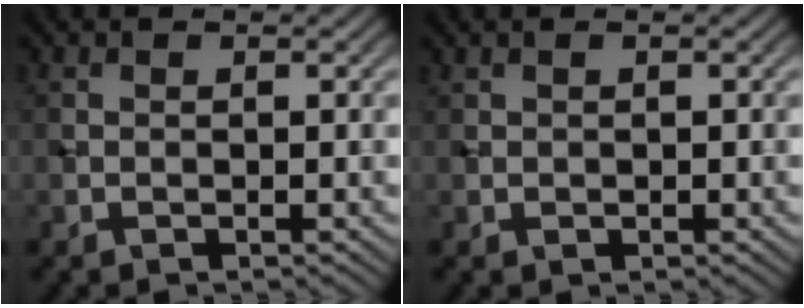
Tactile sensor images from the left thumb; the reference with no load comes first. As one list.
[{"total": 0.6, "force": [0.4, 0.5, 0.2], "torque": [-0.006, 0.001, 0.011]}]